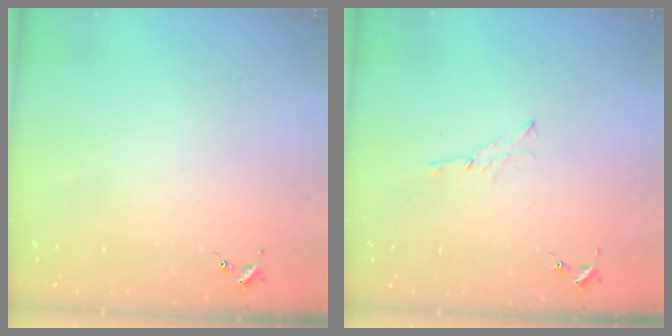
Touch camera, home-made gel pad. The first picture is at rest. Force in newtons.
{"total": 3.0, "press": 3.0, "slide": 0.3}